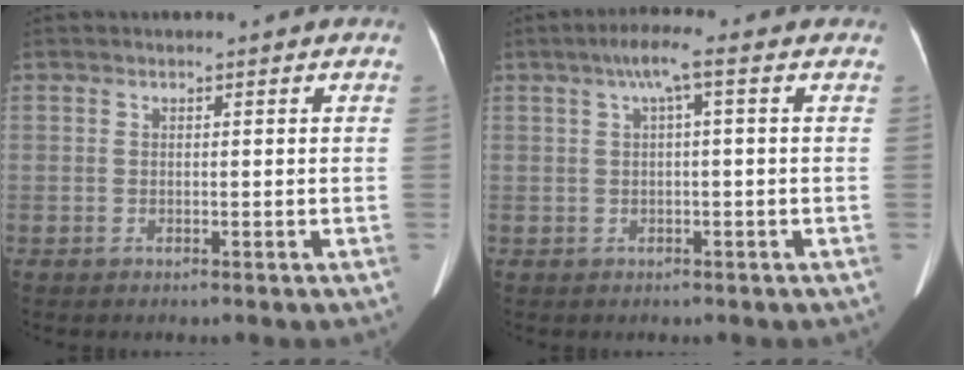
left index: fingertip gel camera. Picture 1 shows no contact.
{"total": 3.6, "force": [1.4, -0.2, 3.4], "torque": [-0.064, 0.017, 0.025]}